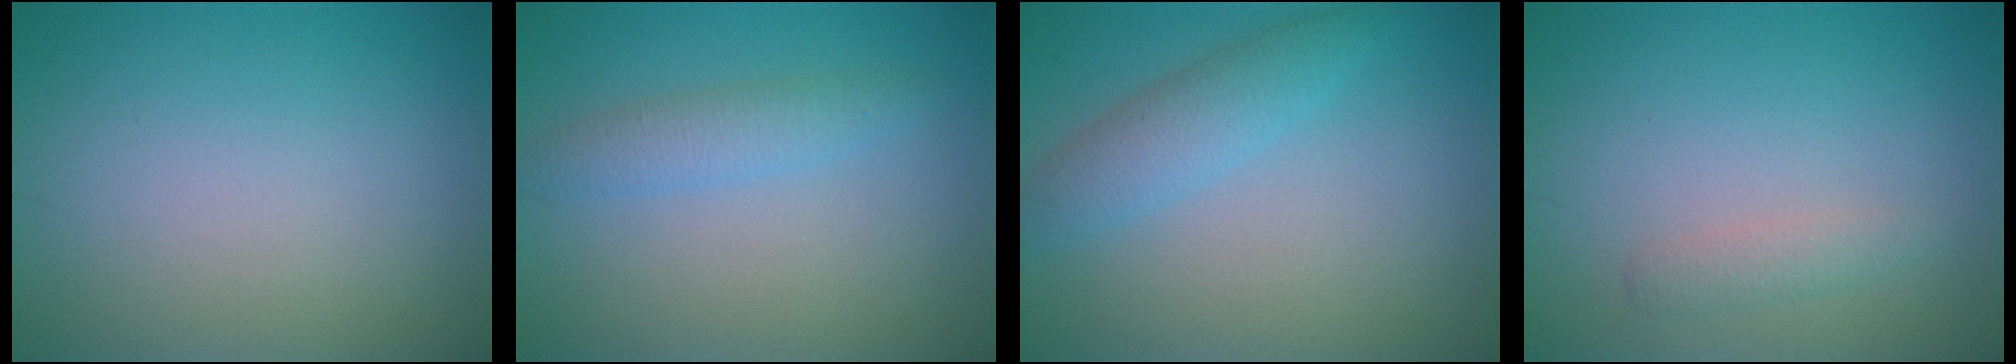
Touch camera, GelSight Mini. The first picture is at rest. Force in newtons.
{"total": 2.3, "press": 2.3, "slide": 0.1}
{"total": 3.0, "press": 3.0, "slide": 0.1}
{"total": 1.3, "press": 1.3, "slide": 0.0}